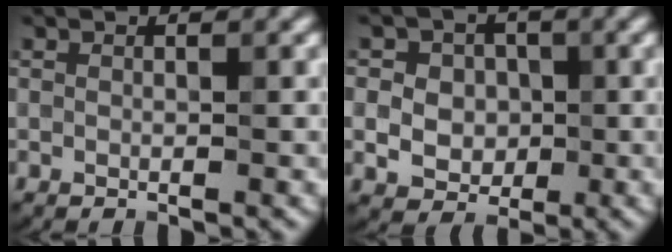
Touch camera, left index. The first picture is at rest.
{"total": 6.1, "force": [0.9, 5.3, 2.9], "torque": [-0.032, 0.026, -0.004]}